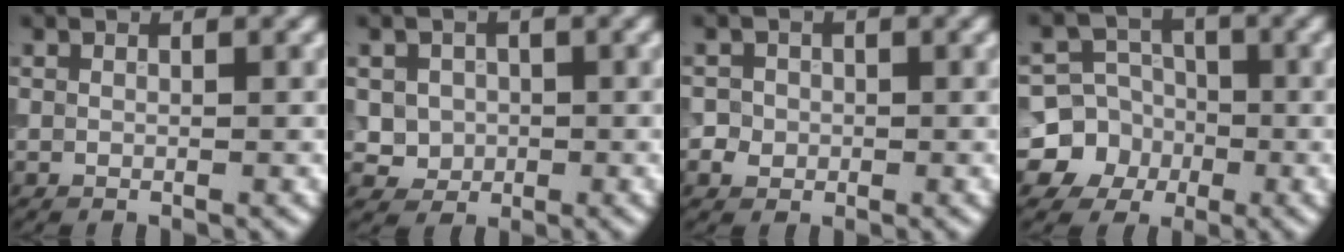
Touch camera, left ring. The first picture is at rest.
{"total": 2.8, "force": [0.3, 2.7, 1.0], "torque": [-0.005, -0.001, 0.009]}
{"total": 2.4, "force": [-0.1, 2.3, 0.7], "torque": [0.004, 0.013, -0.010]}
{"total": 7.6, "force": [-2.1, 7.2, 1.2], "torque": [-0.012, 0.003, -0.059]}